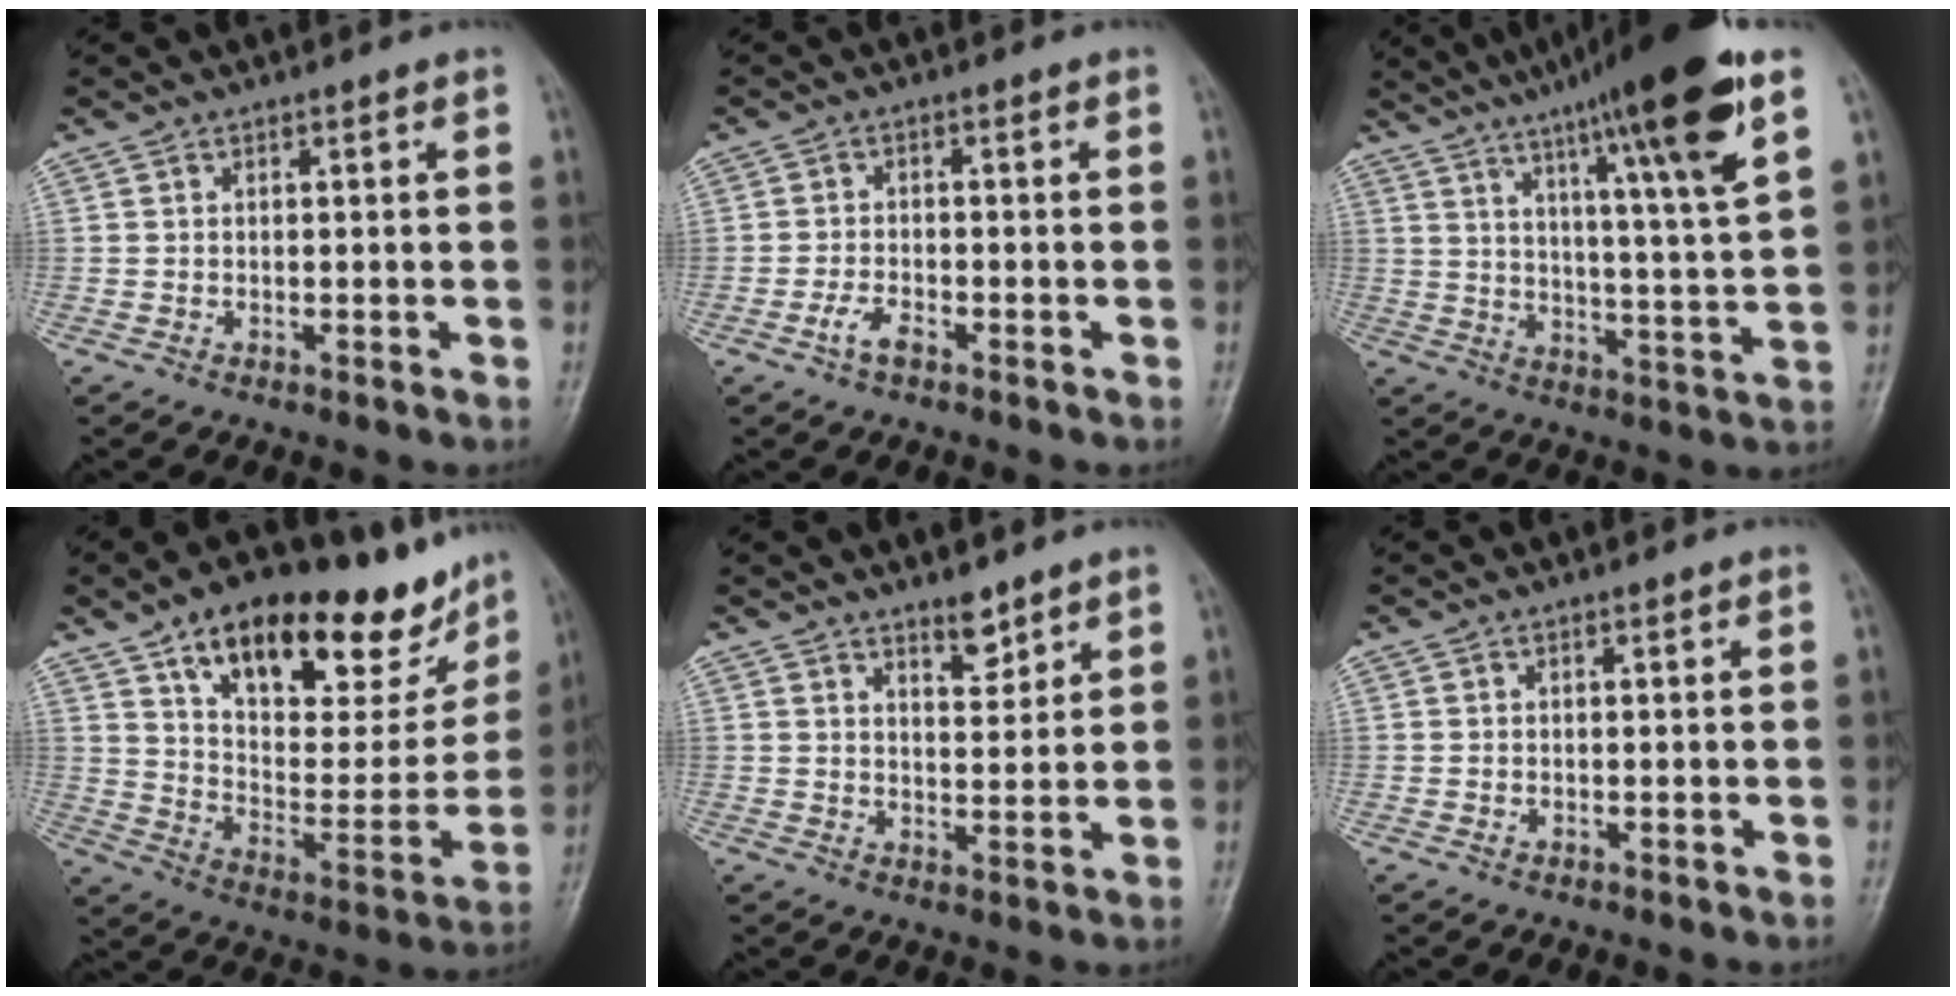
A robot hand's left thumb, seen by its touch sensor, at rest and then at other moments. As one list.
[{"total": 3.1, "force": [-1.8, 1.3, 2.1], "torque": [-0.045, 0.012, -0.035]}, {"total": 20.3, "force": [11.7, 1.3, 16.6], "torque": [-0.241, -0.035, 0.175]}, {"total": 27.8, "force": [17.7, 11.8, 17.8], "torque": [-0.213, -0.040, 0.278]}, {"total": 4.4, "force": [3.4, 1.6, 2.3], "torque": [-0.021, -0.027, 0.056]}, {"total": 0.5, "force": [0.1, 0.4, 0.4], "torque": [-0.006, 0.002, 0.004]}]